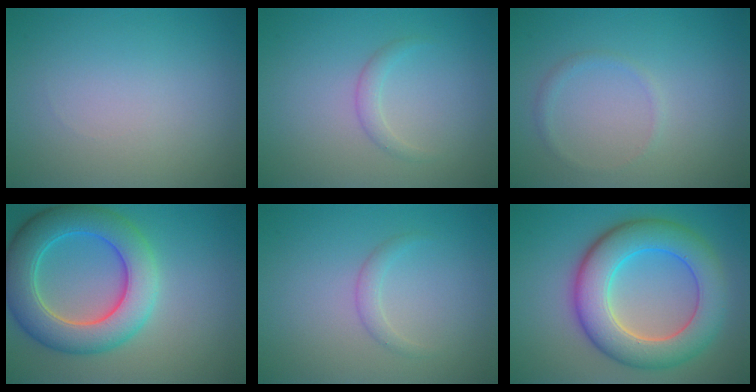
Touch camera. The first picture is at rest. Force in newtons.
{"total": 1.2, "press": 1.2, "slide": 0.0}
{"total": 0.9, "press": 0.9, "slide": 0.1}
{"total": 7.9, "press": 7.9, "slide": 0.3}
{"total": 1.2, "press": 1.2, "slide": 0.0}
{"total": 8.6, "press": 8.5, "slide": 0.5}